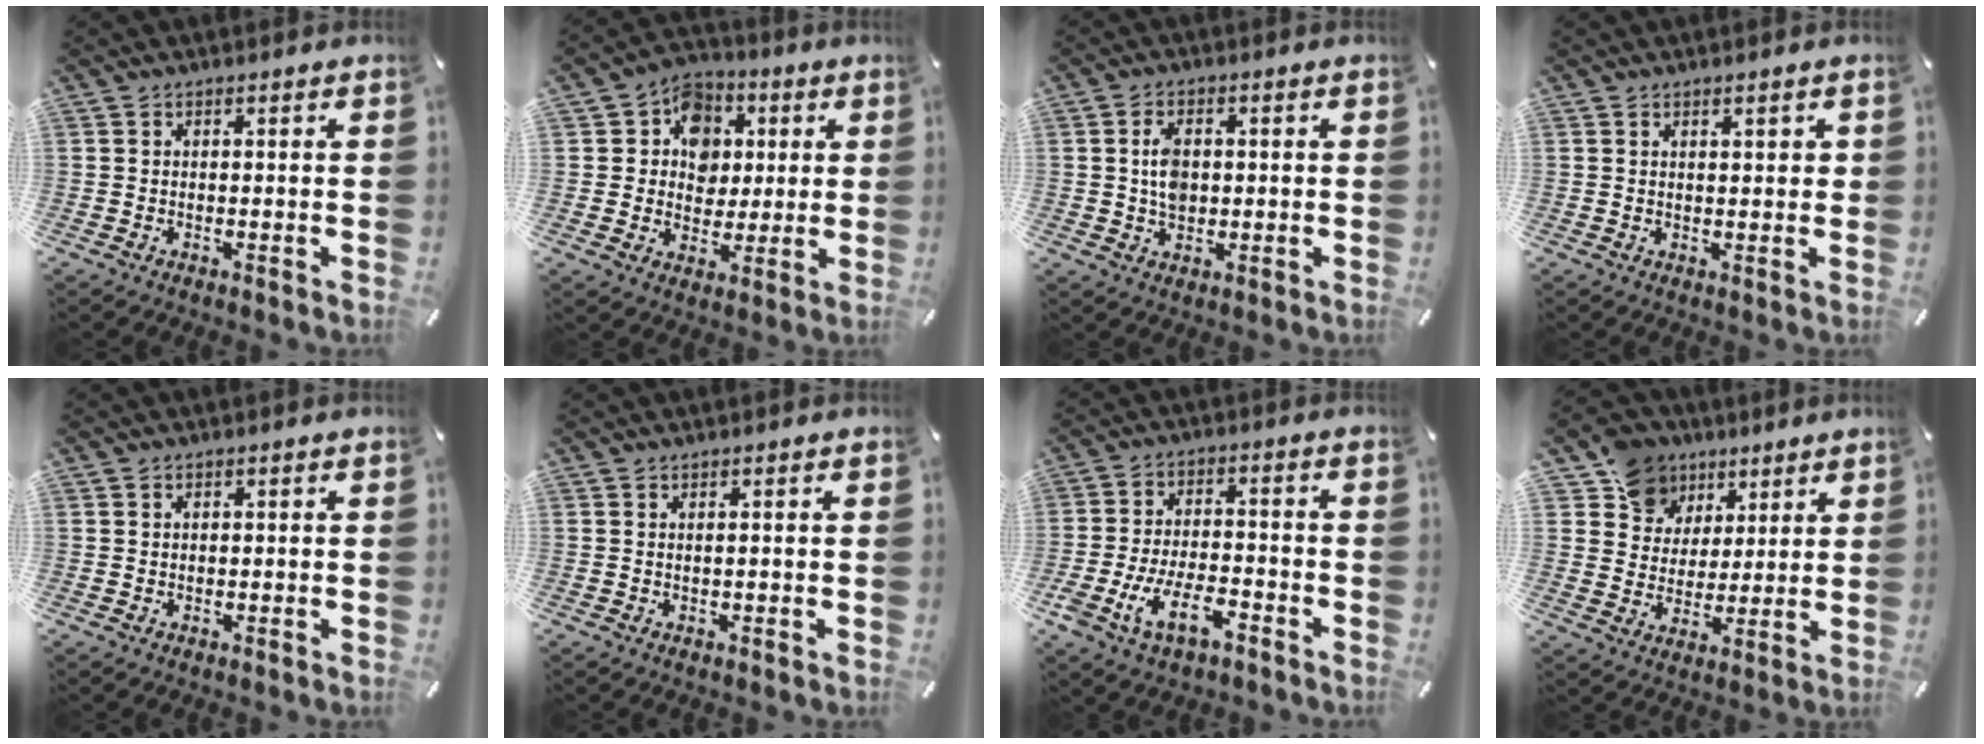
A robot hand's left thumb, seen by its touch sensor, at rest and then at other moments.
{"total": 10.8, "force": [1.5, 10.0, 3.6], "torque": [-0.049, -0.001, 0.030]}
{"total": 5.2, "force": [0.4, 3.6, 3.7], "torque": [-0.065, 0.000, 0.002]}
{"total": 1.3, "force": [0.8, 0.5, 0.8], "torque": [-0.017, 0.002, 0.014]}
{"total": 0.6, "force": [0.2, 0.5, 0.0], "torque": [0.000, 0.004, 0.003]}
{"total": 0.5, "force": [0.3, 0.0, 0.4], "torque": [-0.008, 0.001, 0.004]}
{"total": 11.0, "force": [-5.4, 5.6, 7.8], "torque": [-0.167, 0.014, -0.101]}
{"total": 10.8, "force": [6.1, 8.8, 1.0], "torque": [-0.036, -0.042, 0.120]}